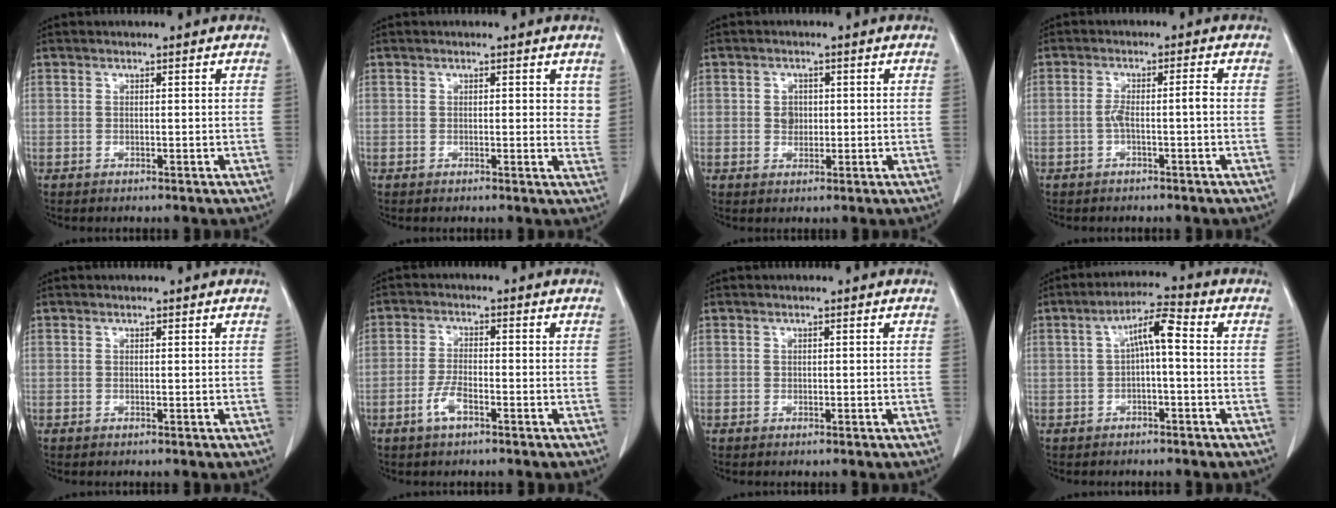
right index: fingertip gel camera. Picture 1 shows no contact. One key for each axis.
{"total": 2.9, "fx": 1.3, "fy": 1.4, "fz": 2.2, "tx": -0.012, "ty": -0.006, "tz": 0.007}
{"total": 2.3, "fx": 0.2, "fy": 1.9, "fz": 1.2, "tx": -0.017, "ty": 0.001, "tz": 0.005}
{"total": 3.1, "fx": -0.9, "fy": 0.2, "fz": 3.0, "tx": -0.056, "ty": 0.010, "tz": -0.013}
{"total": 0.0}
{"total": 3.7, "fx": -2.0, "fy": 1.0, "fz": 3.0, "tx": -0.062, "ty": 0.001, "tz": -0.041}
{"total": 0.0}
{"total": 5.7, "fx": 0.3, "fy": 1.0, "fz": 5.6, "tx": -0.097, "ty": 0.024, "tz": 0.005}